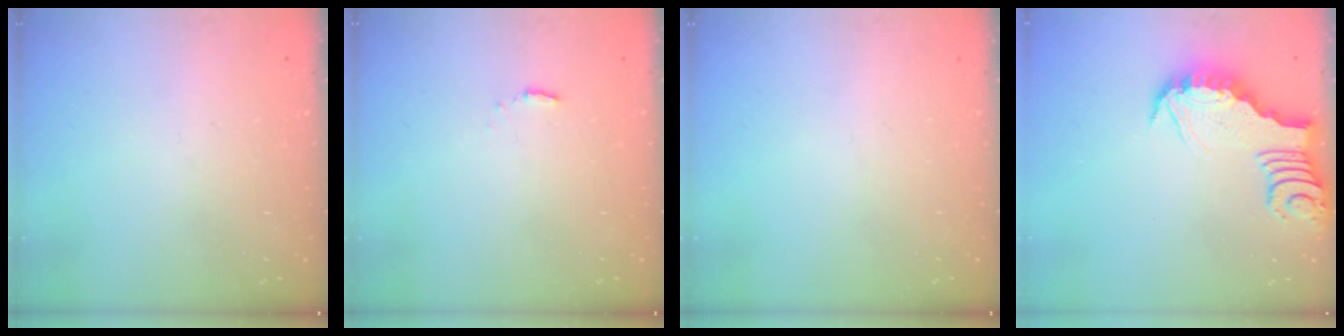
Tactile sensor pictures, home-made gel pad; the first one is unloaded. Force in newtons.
{"total": 1.3, "press": 1.3, "slide": 0.3}
{"total": 0.0}
{"total": 3.6, "press": 3.6, "slide": 0.2}